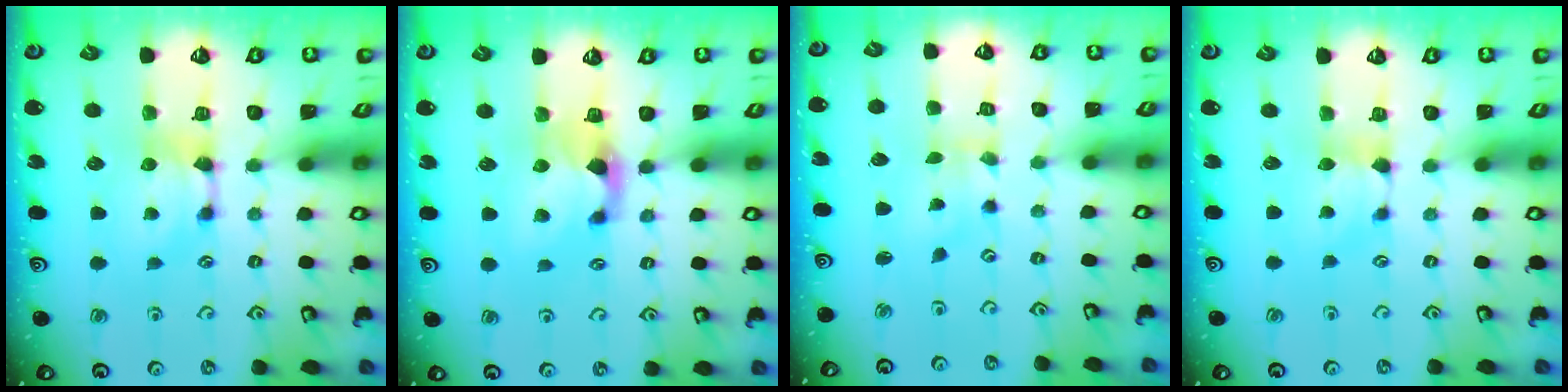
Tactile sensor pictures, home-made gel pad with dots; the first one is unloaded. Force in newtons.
{"total": 1.8, "press": 1.2, "slide": 1.4}
{"total": 2.6, "press": 2.4, "slide": 1.0}
{"total": 1.3, "press": 1.2, "slide": 0.6}